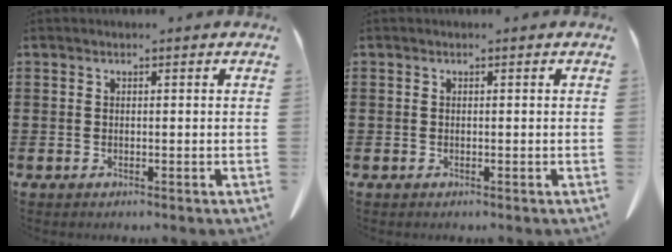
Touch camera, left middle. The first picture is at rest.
{"total": 0.0}